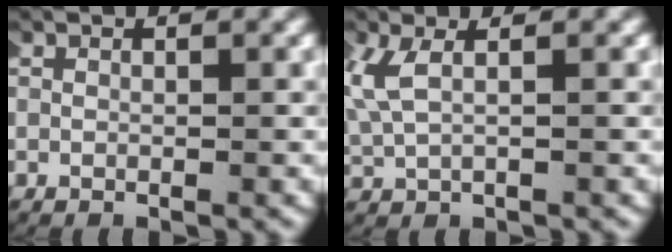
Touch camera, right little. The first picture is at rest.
{"total": 2.5, "force": [1.1, 1.0, 2.0], "torque": [-0.051, 0.010, 0.023]}